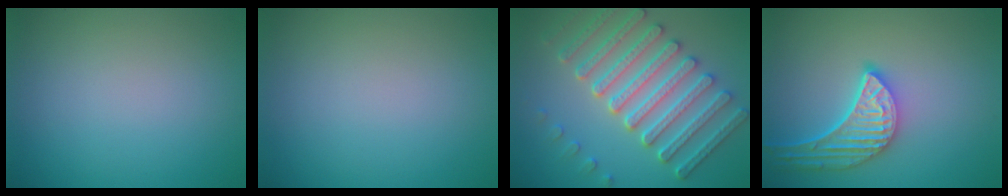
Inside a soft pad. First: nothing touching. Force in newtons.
{"total": 0.0}
{"total": 6.9, "press": 6.2, "slide": 3.1}
{"total": 5.3, "press": 4.3, "slide": 3.1}